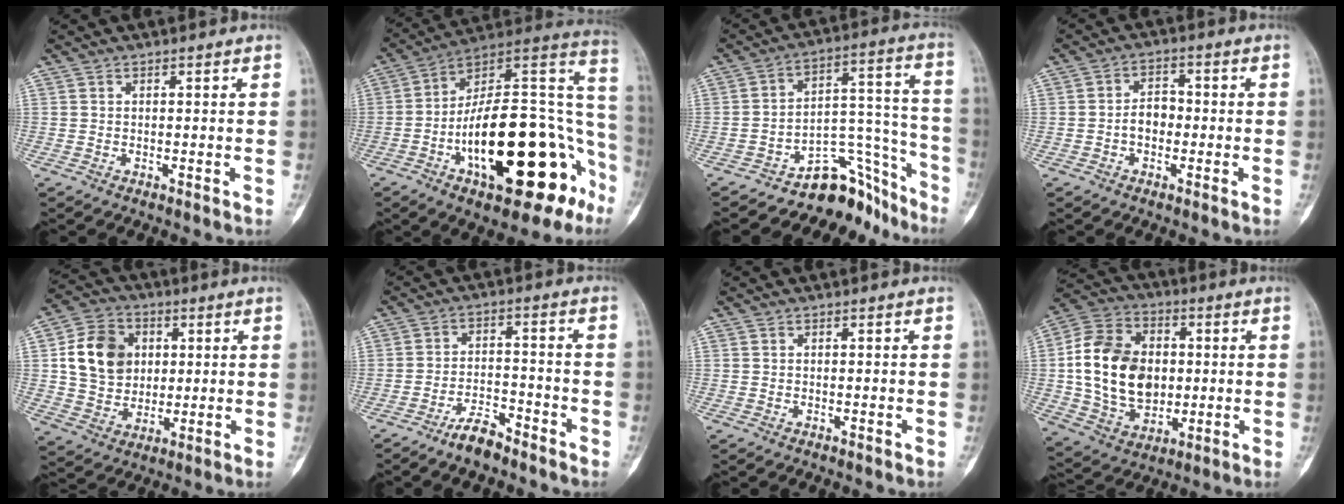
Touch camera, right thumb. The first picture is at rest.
{"total": 30.6, "force": [-10.6, 12.7, 25.8], "torque": [-0.296, 0.073, -0.153]}
{"total": 13.2, "force": [-10.9, 6.4, 3.8], "torque": [0.003, 0.160, -0.166]}
{"total": 4.5, "force": [-1.0, 3.3, 2.8], "torque": [-0.030, 0.021, -0.025]}
{"total": 13.6, "force": [2.6, 11.0, 7.5], "torque": [-0.101, -0.001, 0.049]}
{"total": 5.9, "force": [-4.8, 2.1, 2.8], "torque": [-0.040, 0.031, -0.088]}
{"total": 0.0}
{"total": 19.3, "force": [0.8, 14.0, 13.2], "torque": [-0.216, 0.010, 0.019]}